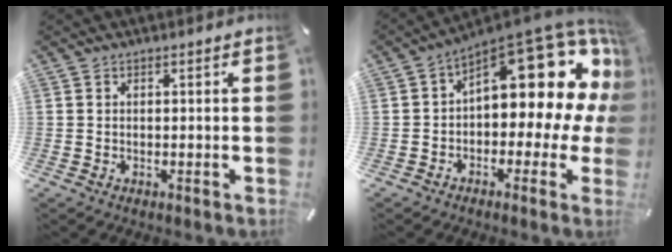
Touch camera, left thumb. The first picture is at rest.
{"total": 18.5, "force": [8.6, 8.7, 13.8], "torque": [-0.167, -0.081, 0.139]}